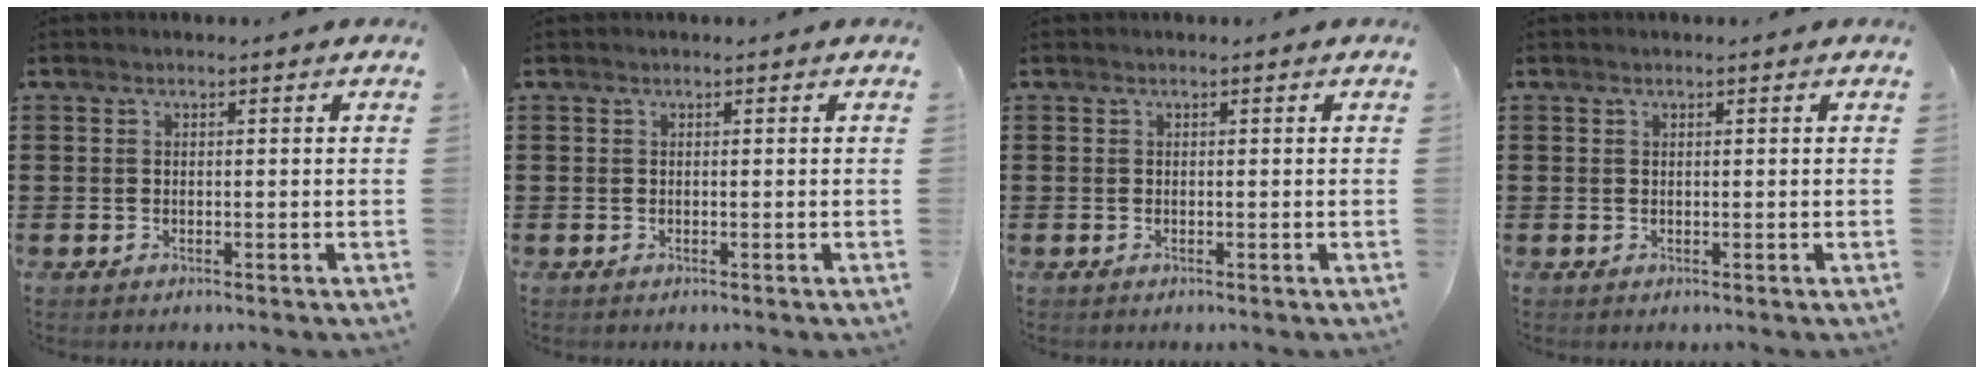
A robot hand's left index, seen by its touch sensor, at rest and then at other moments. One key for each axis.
{"total": 0.0}
{"total": 0.0}
{"total": 0.0}